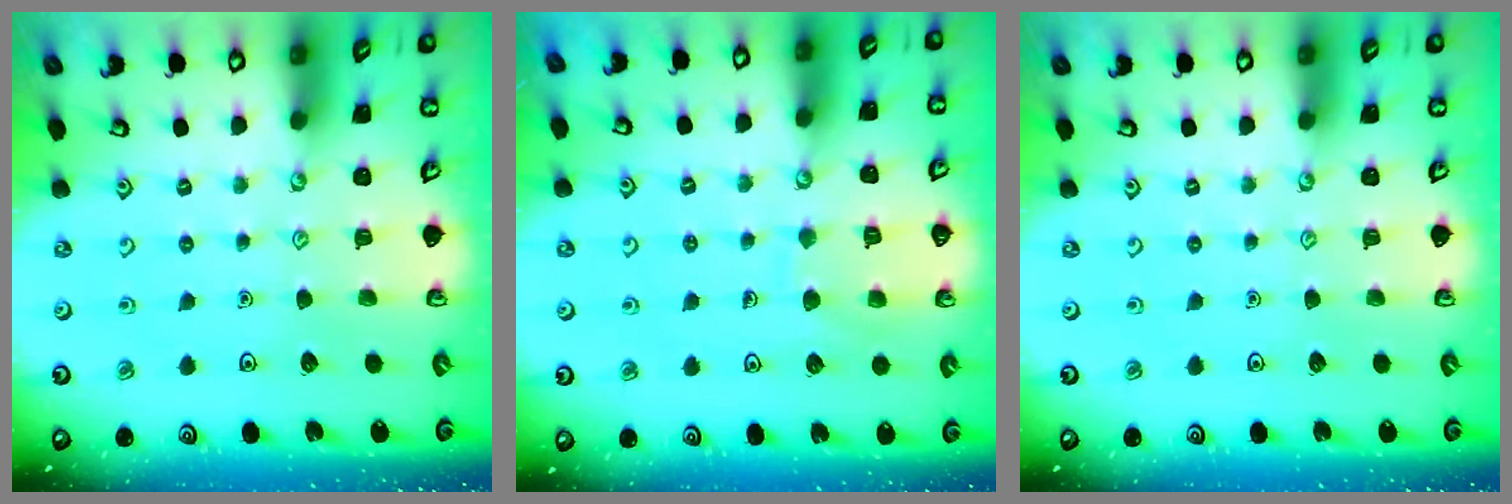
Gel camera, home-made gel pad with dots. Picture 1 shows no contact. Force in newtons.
{"total": 7.7, "press": 7.7, "slide": 0.6}
{"total": 0.0}